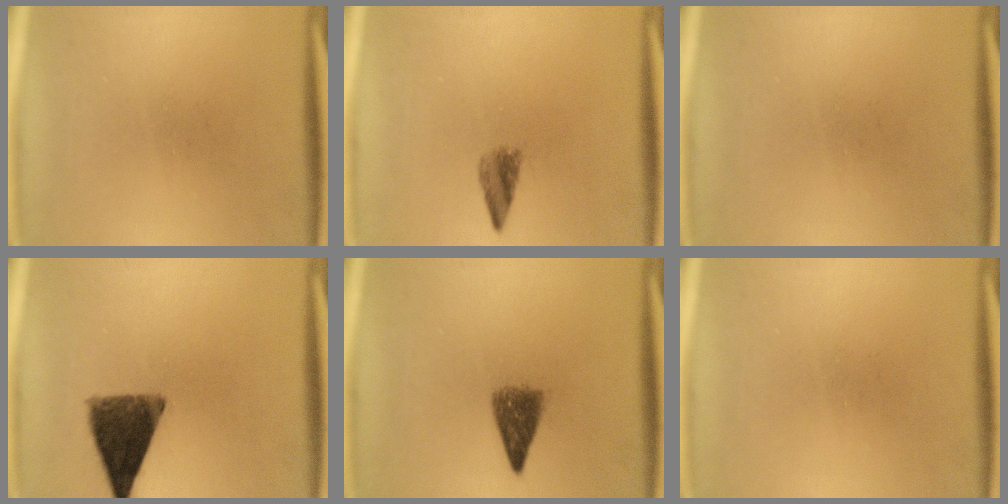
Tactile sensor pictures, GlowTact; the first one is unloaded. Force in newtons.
{"total": 2.6}
{"total": 0.0}
{"total": 10.5}
{"total": 4.2}
{"total": 0.0}